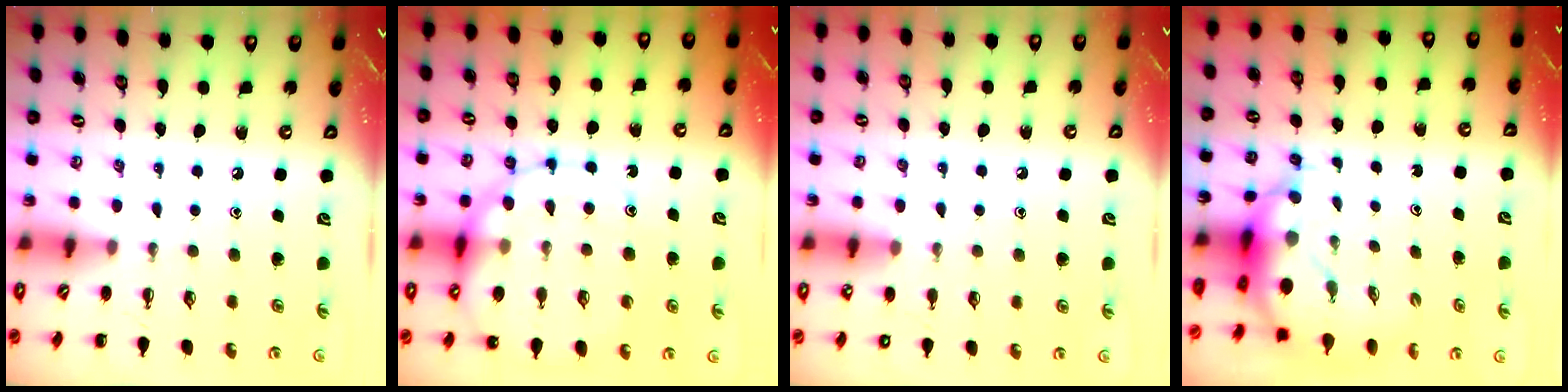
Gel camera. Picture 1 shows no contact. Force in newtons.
{"total": 17.9, "press": 17.5, "slide": 3.5}
{"total": 6.6, "press": 6.3, "slide": 2.0}
{"total": 7.4, "press": 7.2, "slide": 1.9}